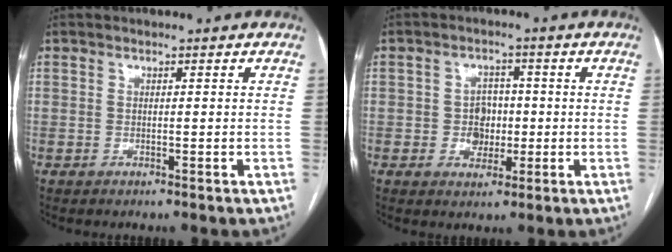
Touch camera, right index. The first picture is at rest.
{"total": 4.3, "force": [-0.4, 3.6, 2.2], "torque": [-0.030, 0.011, -0.002]}